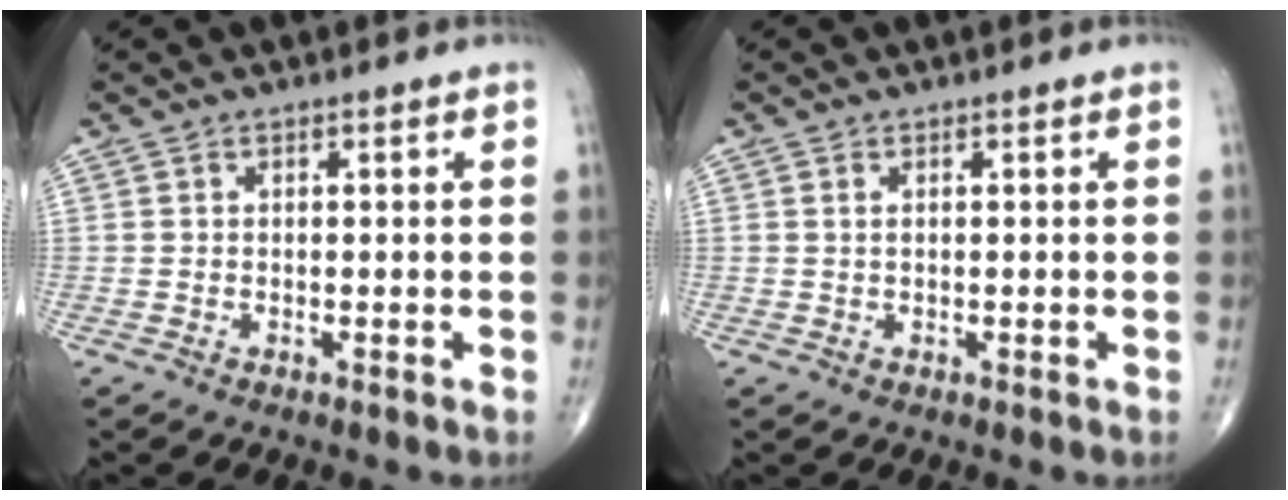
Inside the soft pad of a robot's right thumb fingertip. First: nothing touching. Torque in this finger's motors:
{"motor_torque": [-0.36, -0.38, -0.07, -0.06, 0.05]}